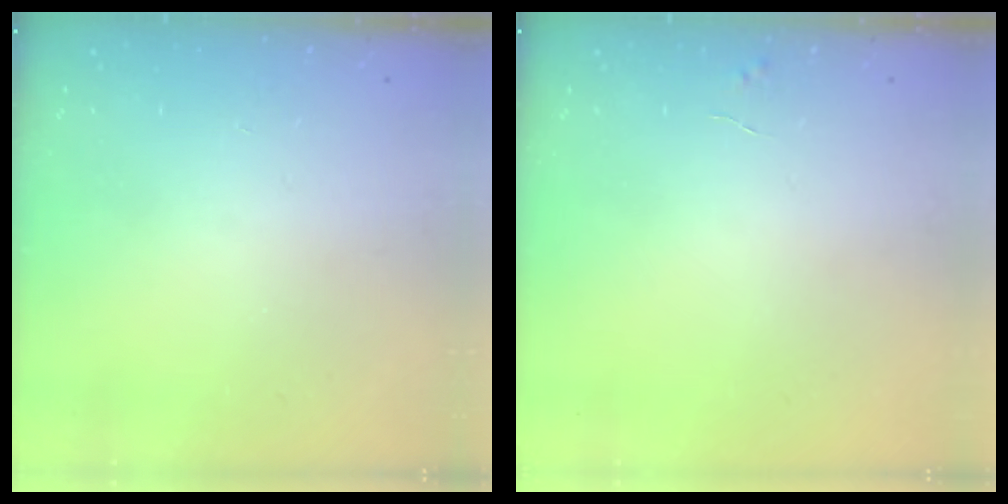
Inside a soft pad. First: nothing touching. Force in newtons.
{"total": 2.8, "press": 2.8, "slide": 0.3}